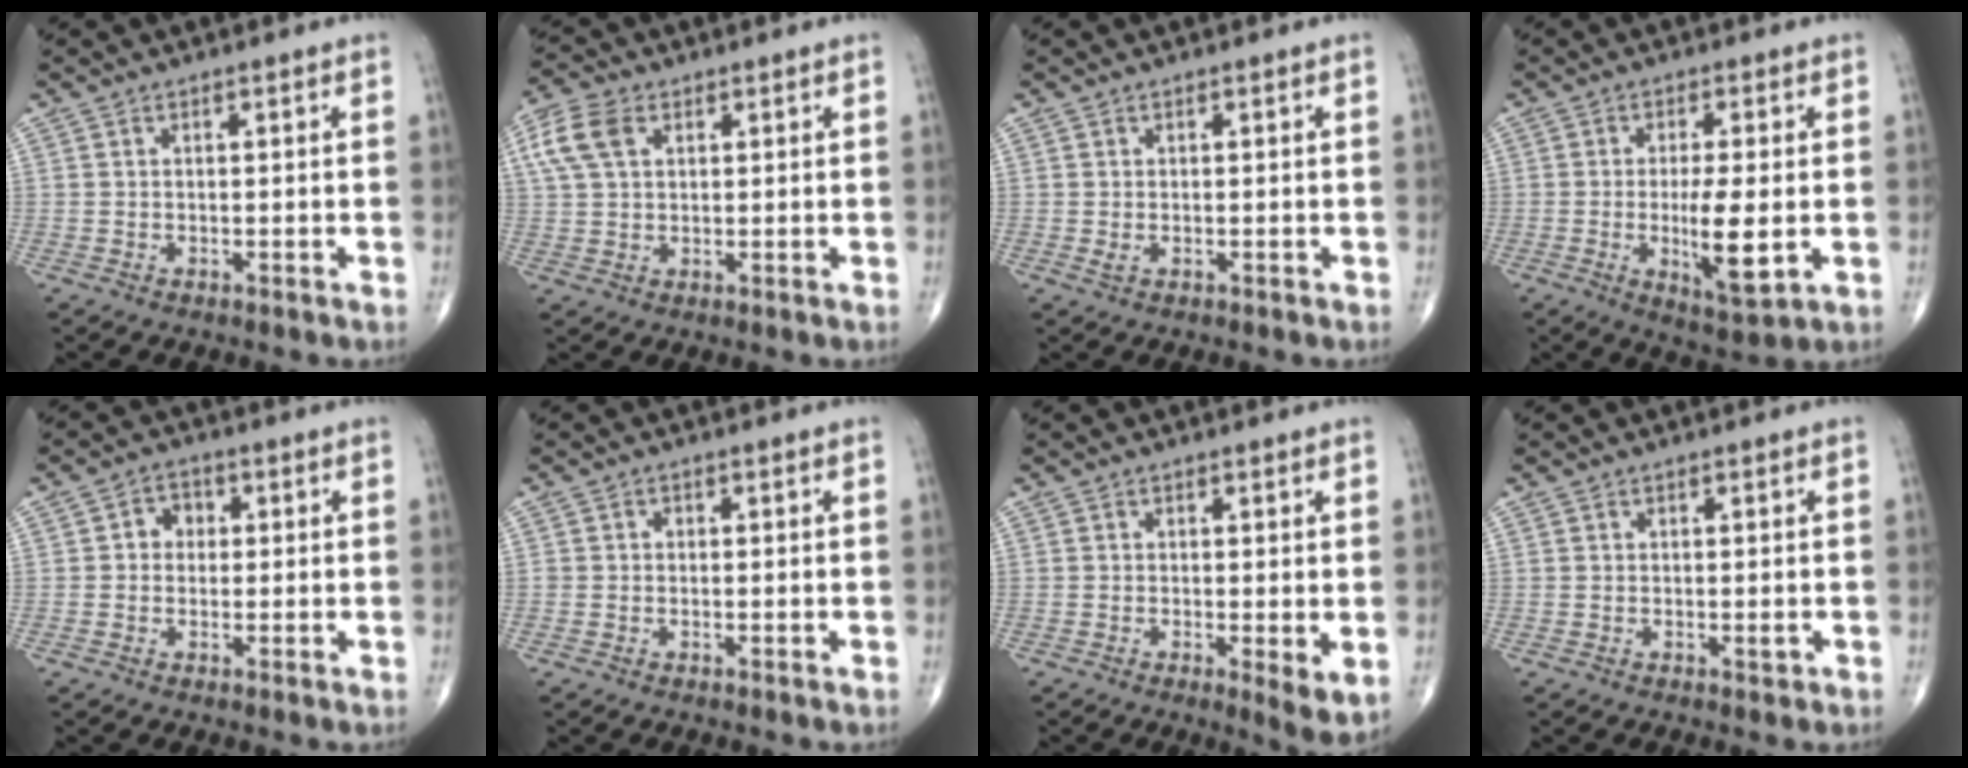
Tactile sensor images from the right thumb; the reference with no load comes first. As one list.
[{"total": 7.5, "force": [2.7, 4.8, 5.1], "torque": [-0.114, 0.012, 0.052]}, {"total": 0.8, "force": [0.0, 0.4, 0.6], "torque": [-0.013, 0.001, 0.001]}, {"total": 9.8, "force": [-1.3, 2.7, 9.3], "torque": [-0.159, -0.018, -0.016]}, {"total": 3.5, "force": [0.3, 3.1, 1.7], "torque": [-0.004, 0.012, -0.004]}, {"total": 0.7, "force": [-0.1, 0.7, 0.2], "torque": [0.004, 0.003, -0.003]}, {"total": 4.2, "force": [-0.5, 1.1, 4.1], "torque": [-0.067, -0.015, -0.012]}, {"total": 0.9, "force": [-0.2, 0.2, 0.8], "torque": [-0.011, -0.003, -0.002]}]